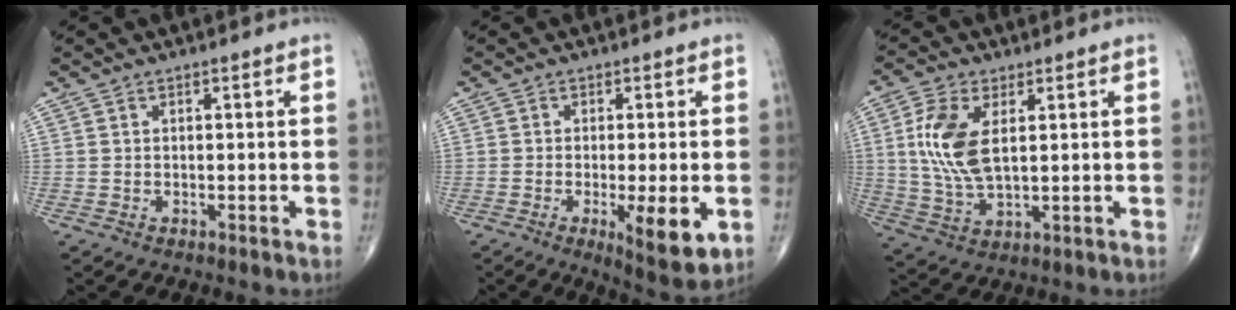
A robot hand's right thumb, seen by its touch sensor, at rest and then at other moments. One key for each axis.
{"total": 9.0, "fx": -2.5, "fy": 2.3, "fz": 8.3, "tx": -0.118, "ty": -0.020, "tz": -0.034}
{"total": 11.0, "fx": 2.4, "fy": 5.4, "fz": 9.2, "tx": -0.198, "ty": -0.008, "tz": 0.052}